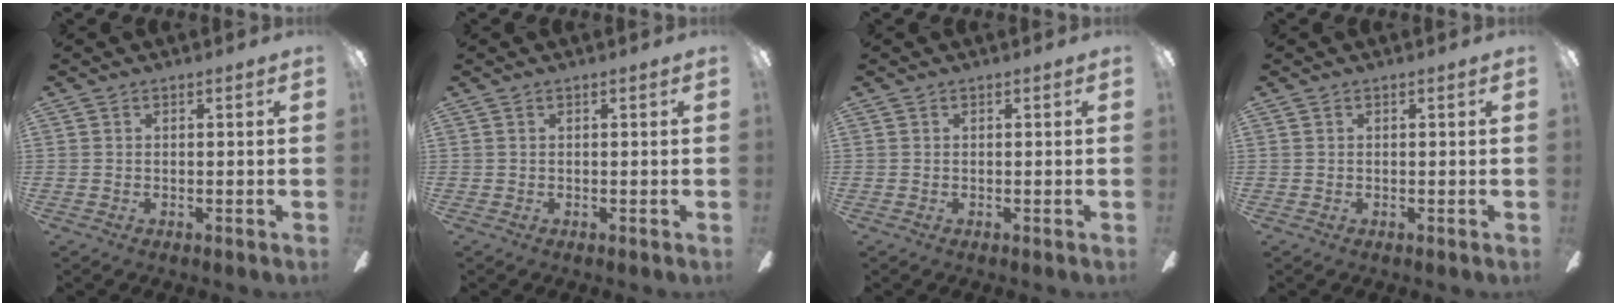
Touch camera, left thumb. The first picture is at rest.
{"total": 0.0}
{"total": 0.0}
{"total": 0.0}